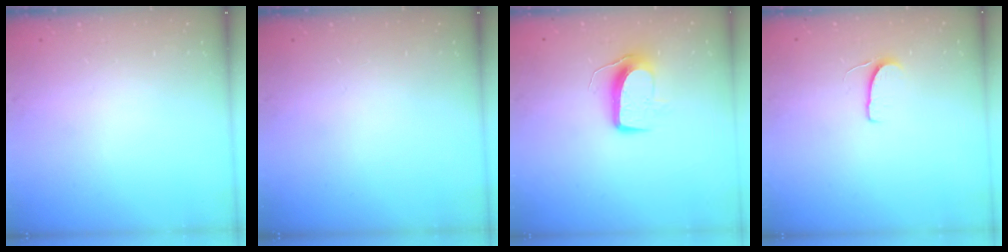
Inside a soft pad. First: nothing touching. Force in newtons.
{"total": 0.0}
{"total": 11.0, "press": 11.0, "slide": 0.9}
{"total": 6.4, "press": 6.4, "slide": 0.5}